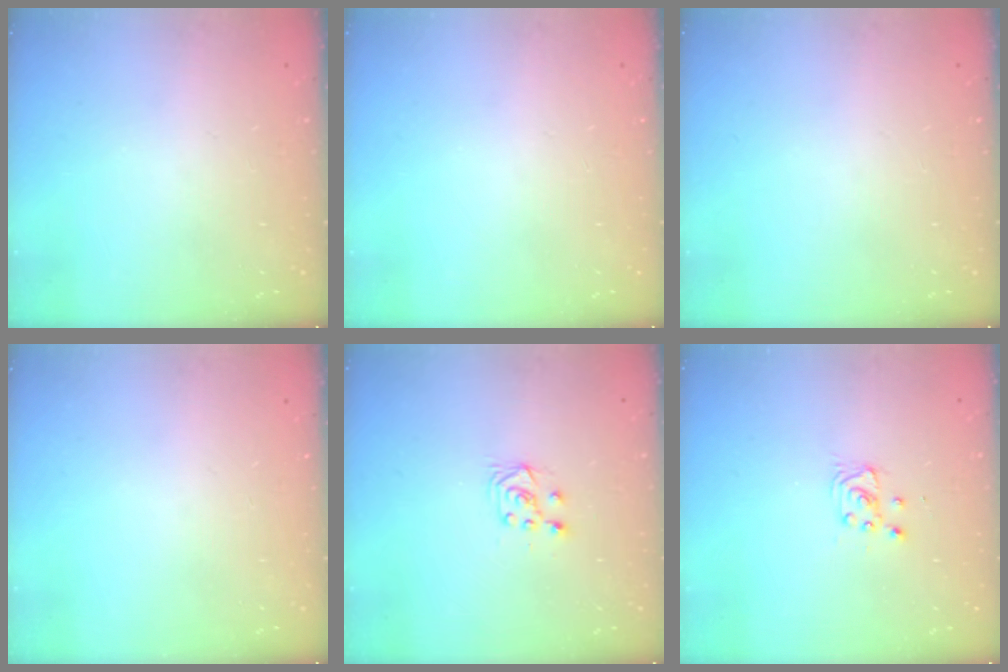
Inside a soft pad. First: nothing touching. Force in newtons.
{"total": 0.0}
{"total": 0.0}
{"total": 0.0}
{"total": 6.3, "press": 6.3, "slide": 0.7}
{"total": 2.9, "press": 2.9, "slide": 0.4}